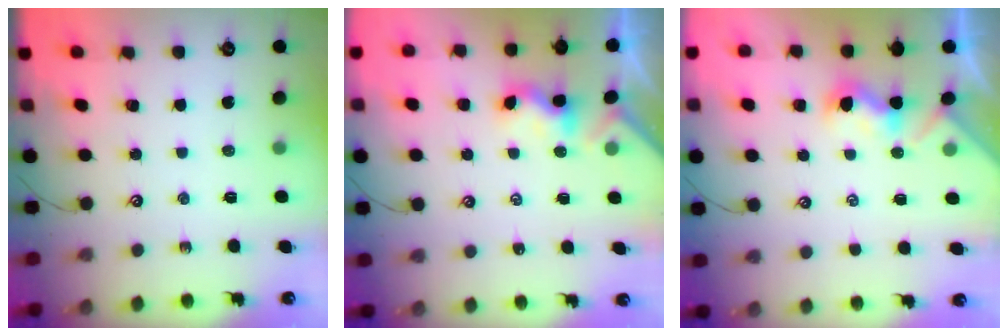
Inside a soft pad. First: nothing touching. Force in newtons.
{"total": 2.1, "press": 2.1, "slide": 0.3}
{"total": 0.9, "press": 0.5, "slide": 0.7}